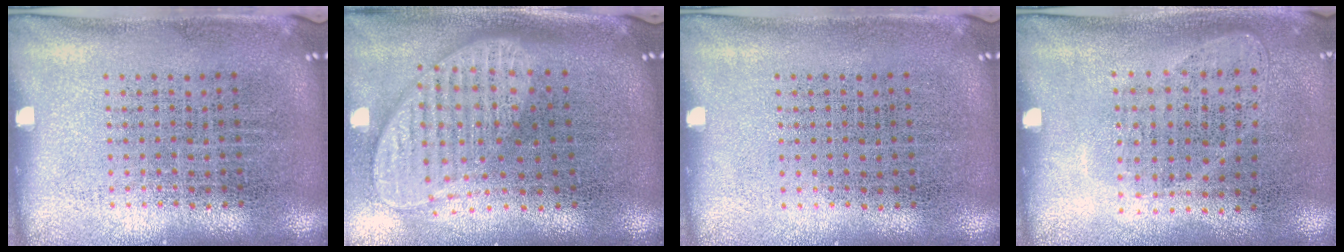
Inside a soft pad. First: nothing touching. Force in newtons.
{"total": 2.0, "press": 1.5, "slide": 1.3}
{"total": 0.0}
{"total": 1.0, "press": 0.8, "slide": 0.5}